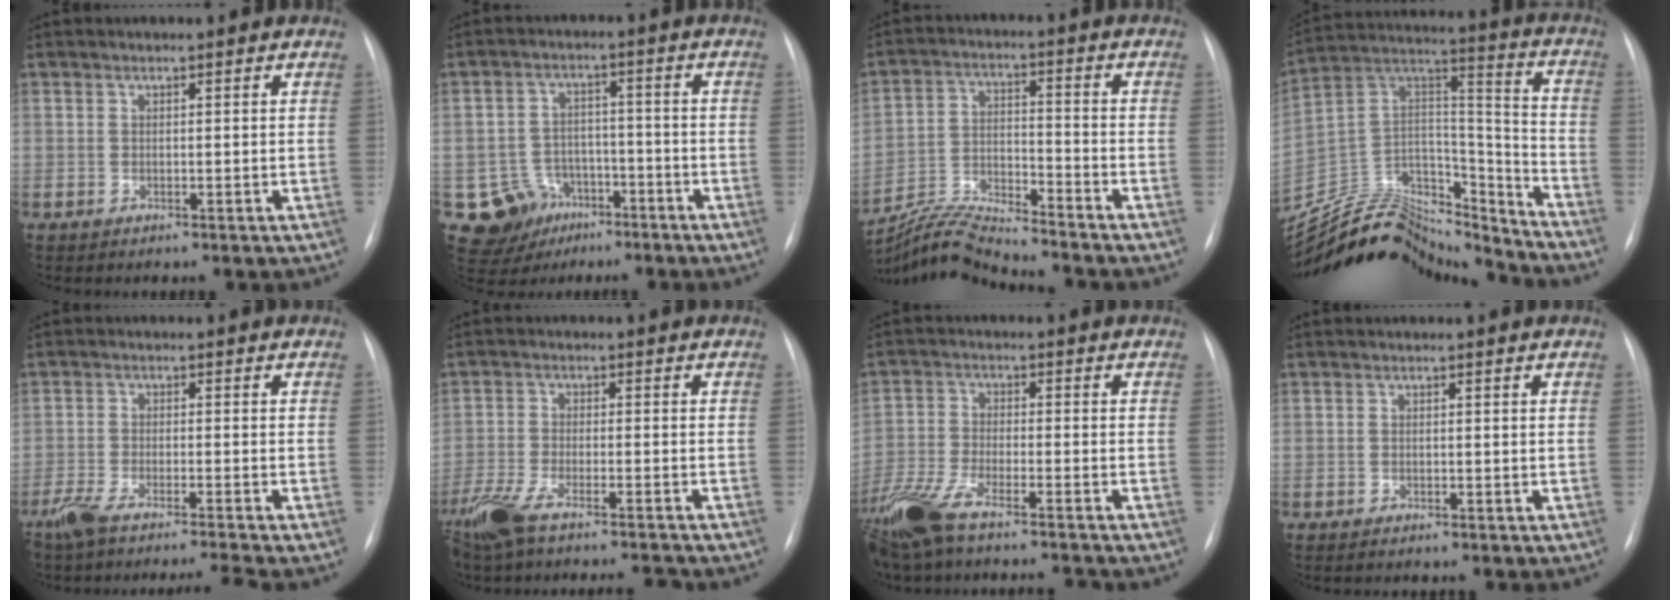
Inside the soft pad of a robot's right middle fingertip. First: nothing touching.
{"total": 8.3, "force": [-4.1, 7.1, 1.6], "torque": [-0.031, 0.008, -0.054]}
{"total": 8.8, "force": [-8.6, -1.2, 1.1], "torque": [-0.029, 0.001, -0.160]}
{"total": 22.1, "force": [-20.8, 5.3, 5.2], "torque": [-0.107, 0.049, -0.343]}
{"total": 8.3, "force": [-7.2, -1.1, 4.0], "torque": [-0.065, -0.020, -0.120]}
{"total": 11.3, "force": [-9.7, 0.8, 5.7], "torque": [-0.106, -0.011, -0.161]}
{"total": 13.0, "force": [-10.6, 1.6, 7.3], "torque": [-0.153, -0.022, -0.188]}
{"total": 1.1, "force": [-1.0, 0.1, 0.6], "torque": [-0.013, -0.003, -0.011]}